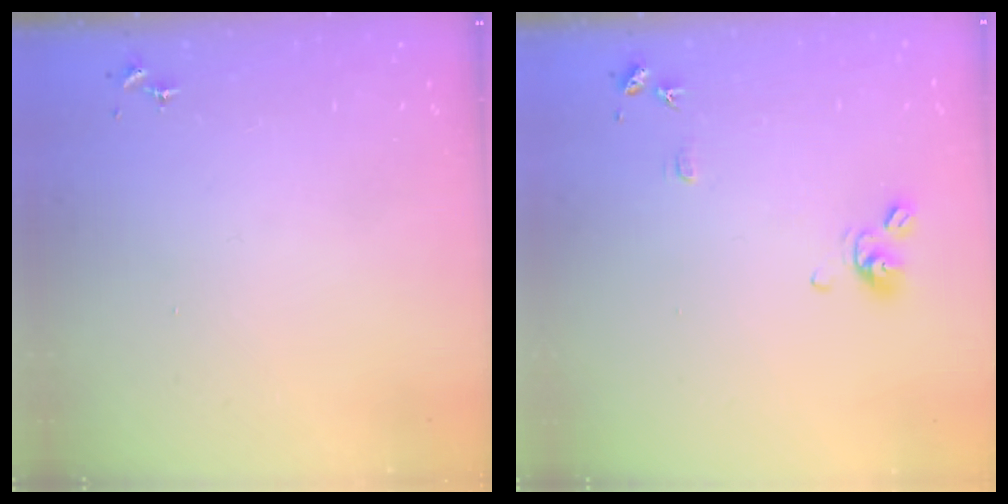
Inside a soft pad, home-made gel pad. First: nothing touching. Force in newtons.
{"total": 9.4, "press": 9.4, "slide": 0.9}